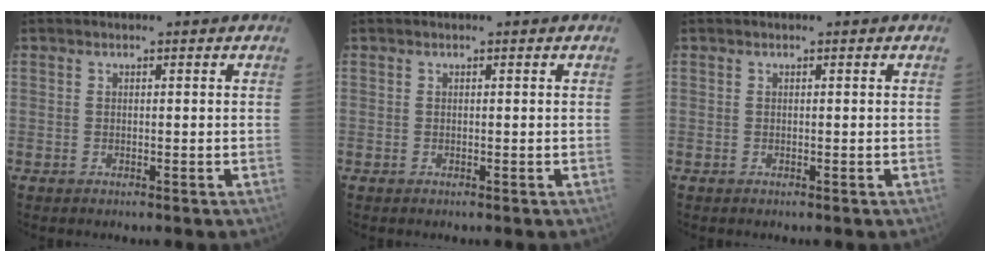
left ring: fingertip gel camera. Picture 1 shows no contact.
{"total": 0.0}
{"total": 0.0}